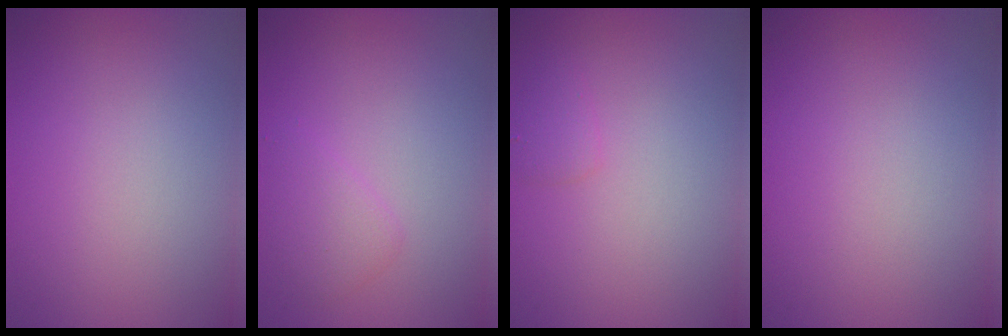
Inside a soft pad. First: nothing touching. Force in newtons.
{"total": 1.6, "press": 1.6, "slide": 0.0}
{"total": 1.1, "press": 1.1, "slide": 0.1}
{"total": 0.0}